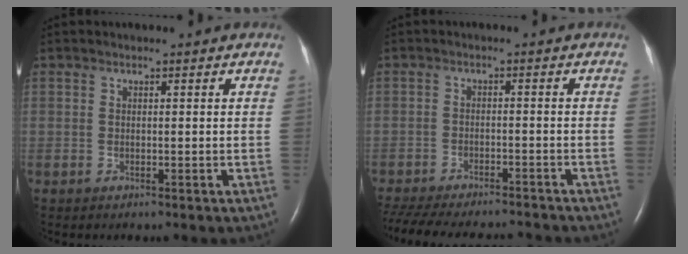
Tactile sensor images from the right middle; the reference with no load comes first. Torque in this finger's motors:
{"motor_torque": [0.62, -0.72, 0.43, 0.12]}